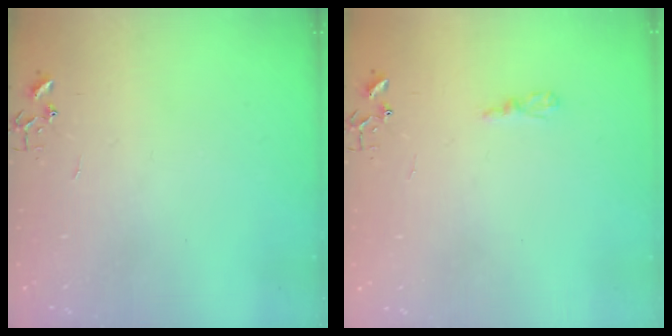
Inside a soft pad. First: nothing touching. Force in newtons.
{"total": 4.8, "press": 4.7, "slide": 0.6}